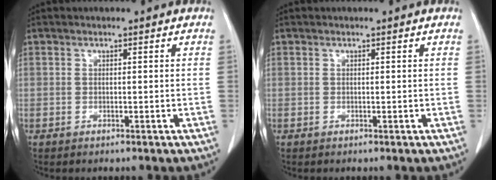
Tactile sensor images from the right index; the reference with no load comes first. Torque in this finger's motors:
{"motor_torque": [-0.02, 0.01, 0.01, 0.01]}